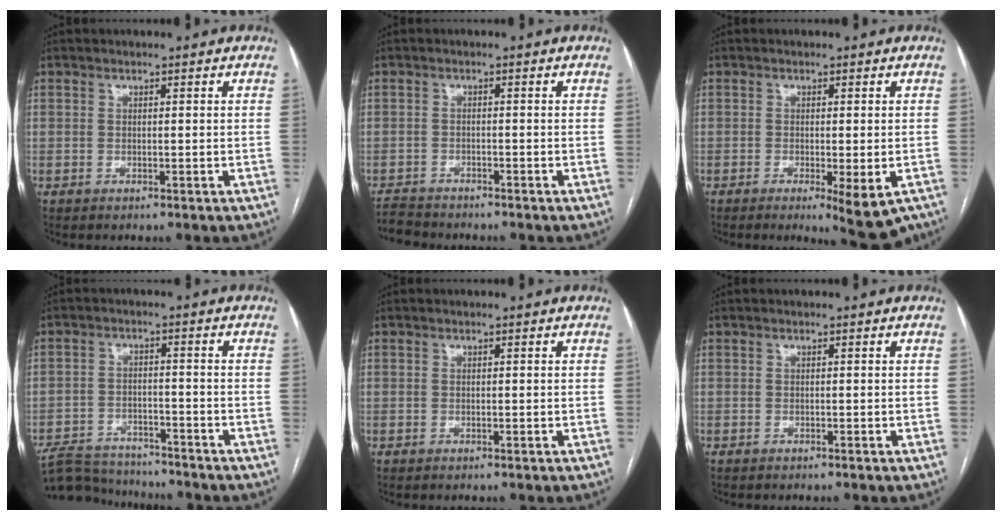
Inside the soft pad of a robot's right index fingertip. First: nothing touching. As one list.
[{"total": 3.1, "force": [-3.1, 0.4, -0.3], "torque": [0.005, -0.014, -0.056]}, {"total": 5.9, "force": [-2.9, 1.1, 5.0], "torque": [-0.052, -0.014, -0.038]}, {"total": 10.2, "force": [-9.7, 2.6, 1.9], "torque": [-0.032, 0.006, -0.156]}, {"total": 0.0}, {"total": 0.0}]